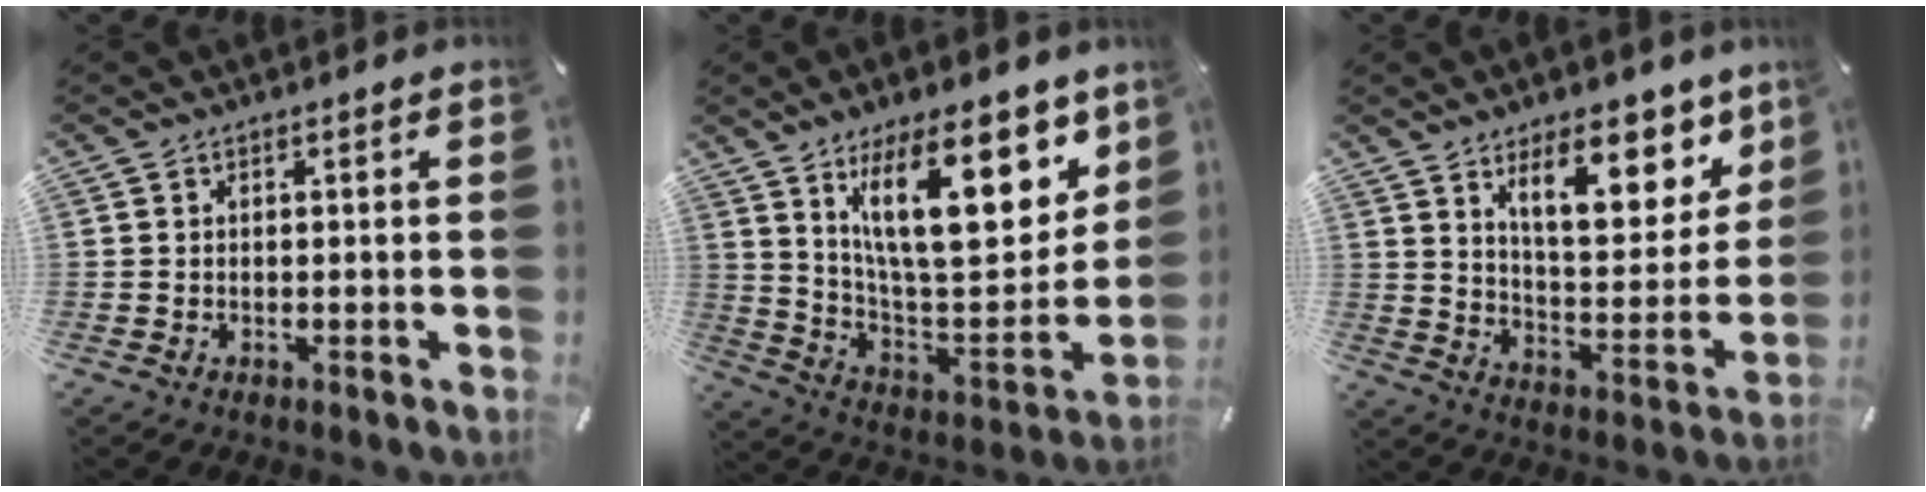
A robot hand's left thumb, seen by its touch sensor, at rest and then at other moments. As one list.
[{"total": 25.1, "force": [12.6, 10.5, 19.0], "torque": [-0.295, -0.067, 0.207]}, {"total": 16.5, "force": [10.2, 7.3, 10.6], "torque": [-0.145, -0.059, 0.170]}]